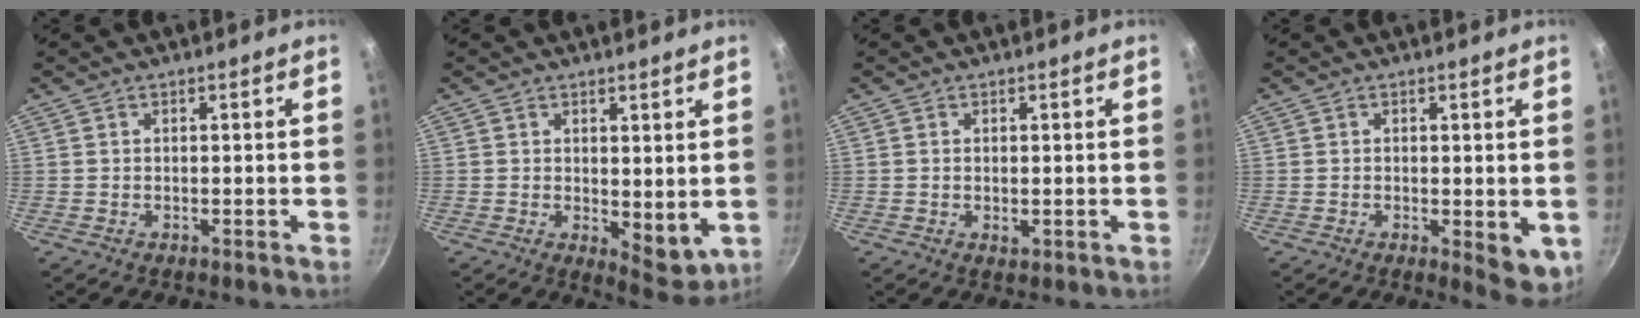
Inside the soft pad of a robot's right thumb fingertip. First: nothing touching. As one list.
[{"total": 6.3, "force": [1.1, 3.4, 5.2], "torque": [-0.057, -0.021, 0.023]}, {"total": 1.3, "force": [0.0, 0.8, 1.0], "torque": [-0.016, -0.002, 0.001]}, {"total": 5.4, "force": [-0.5, 2.6, 4.7], "torque": [-0.053, -0.008, -0.002]}]